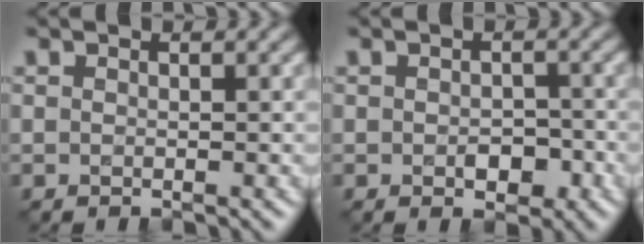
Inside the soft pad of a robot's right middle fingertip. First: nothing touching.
{"total": 2.1, "force": [-0.3, 1.4, 1.4], "torque": [-0.023, -0.005, -0.005]}